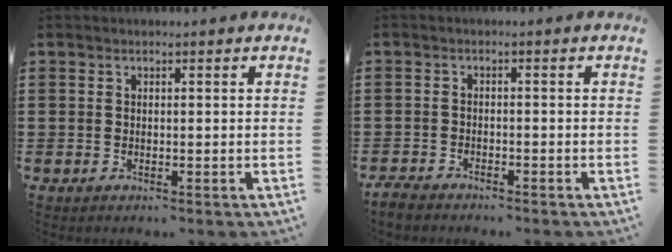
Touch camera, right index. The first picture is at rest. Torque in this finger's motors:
{"motor_torque": [-1.13, 1.01, -1.05, -0.21]}